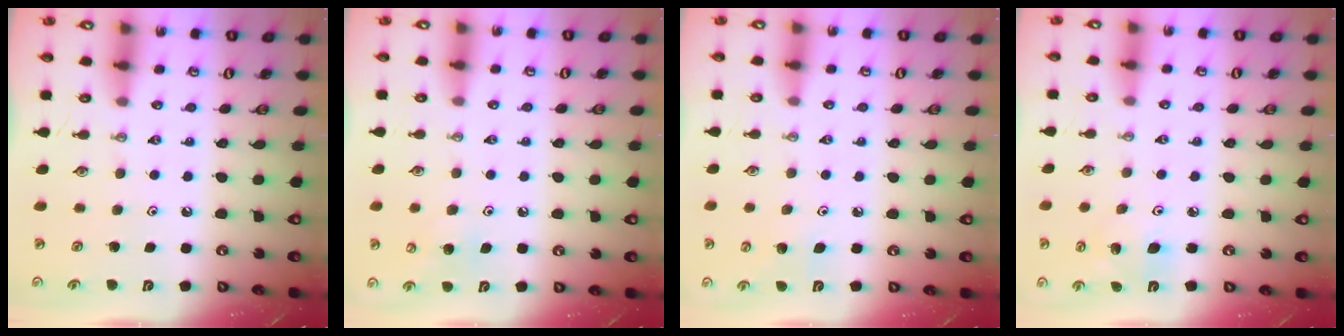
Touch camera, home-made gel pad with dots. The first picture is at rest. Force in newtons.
{"total": 7.5, "press": 7.5, "slide": 0.9}
{"total": 4.9, "press": 4.7, "slide": 1.3}
{"total": 7.4, "press": 7.3, "slide": 1.2}